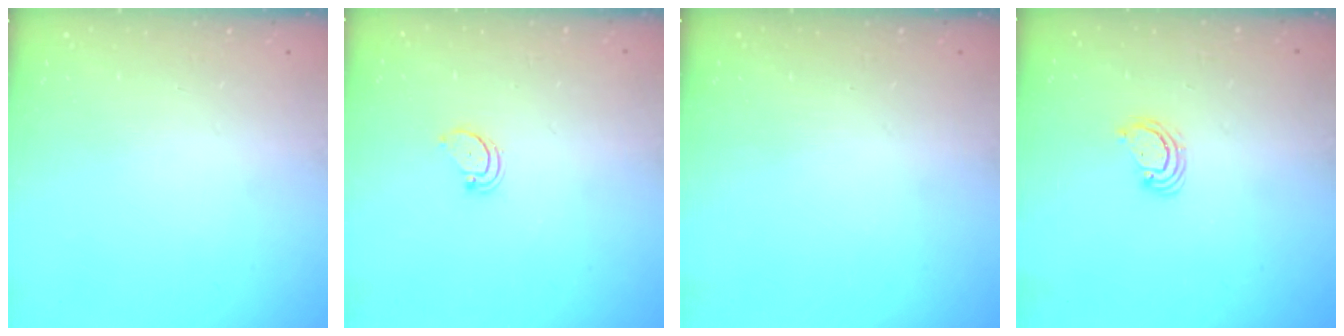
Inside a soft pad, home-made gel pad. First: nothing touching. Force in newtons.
{"total": 1.9, "press": 1.9, "slide": 0.2}
{"total": 0.0}
{"total": 2.5, "press": 2.5, "slide": 0.3}